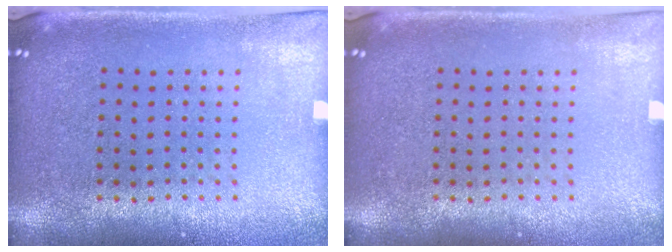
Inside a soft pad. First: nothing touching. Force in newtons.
{"total": 0.0}